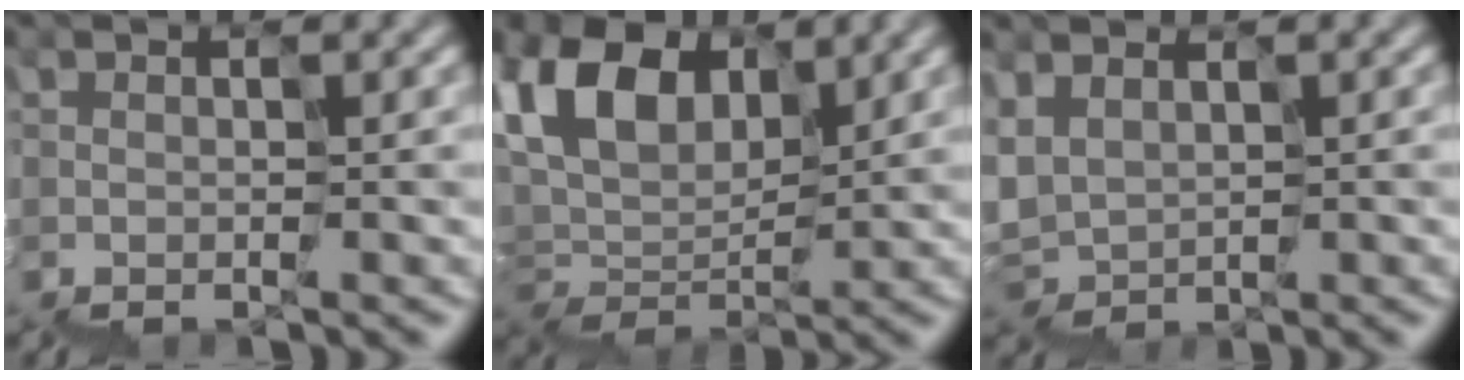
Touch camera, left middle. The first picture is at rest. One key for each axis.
{"total": 6.6, "fx": 4.0, "fy": 4.0, "fz": 3.3, "tx": -0.090, "ty": 0.028, "tz": 0.063}
{"total": 2.1, "fx": 1.7, "fy": 1.1, "fz": -0.7, "tx": -0.016, "ty": 0.015, "tz": 0.034}